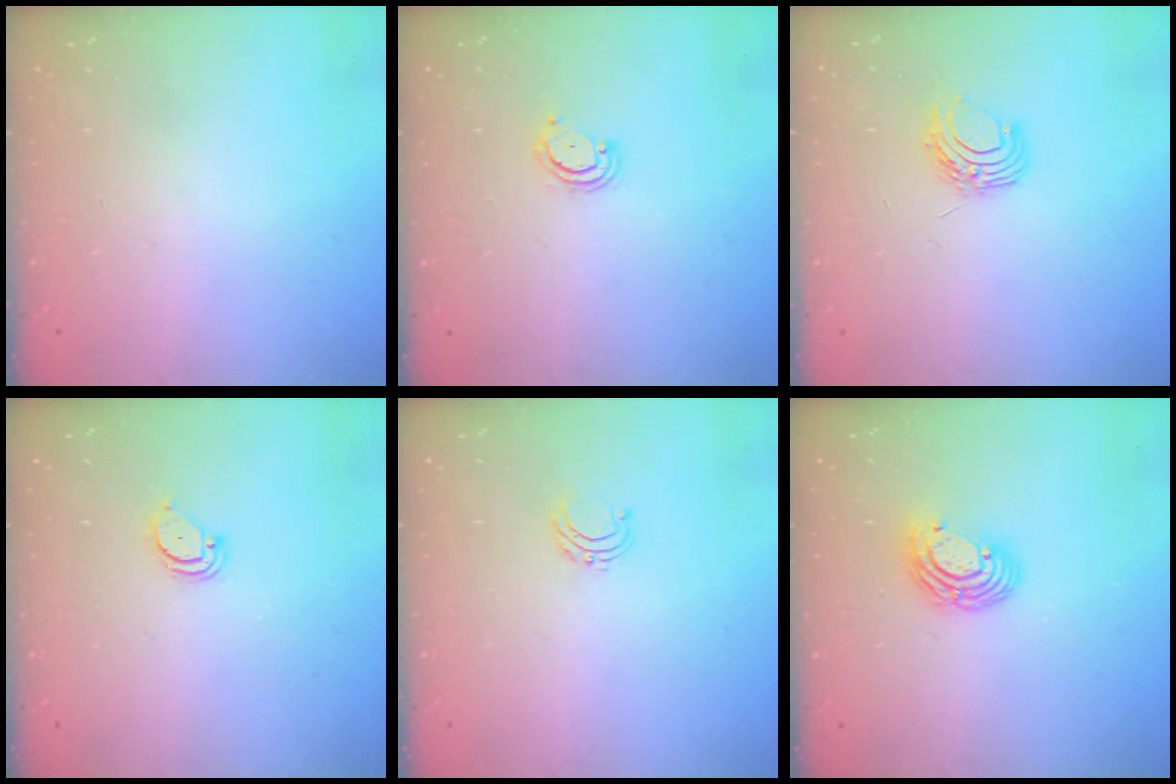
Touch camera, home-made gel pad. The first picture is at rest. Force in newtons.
{"total": 3.7, "press": 3.7, "slide": 0.3}
{"total": 6.9, "press": 6.9, "slide": 0.6}
{"total": 2.4, "press": 2.4, "slide": 0.2}
{"total": 4.6, "press": 4.6, "slide": 0.4}
{"total": 8.5, "press": 8.4, "slide": 1.3}